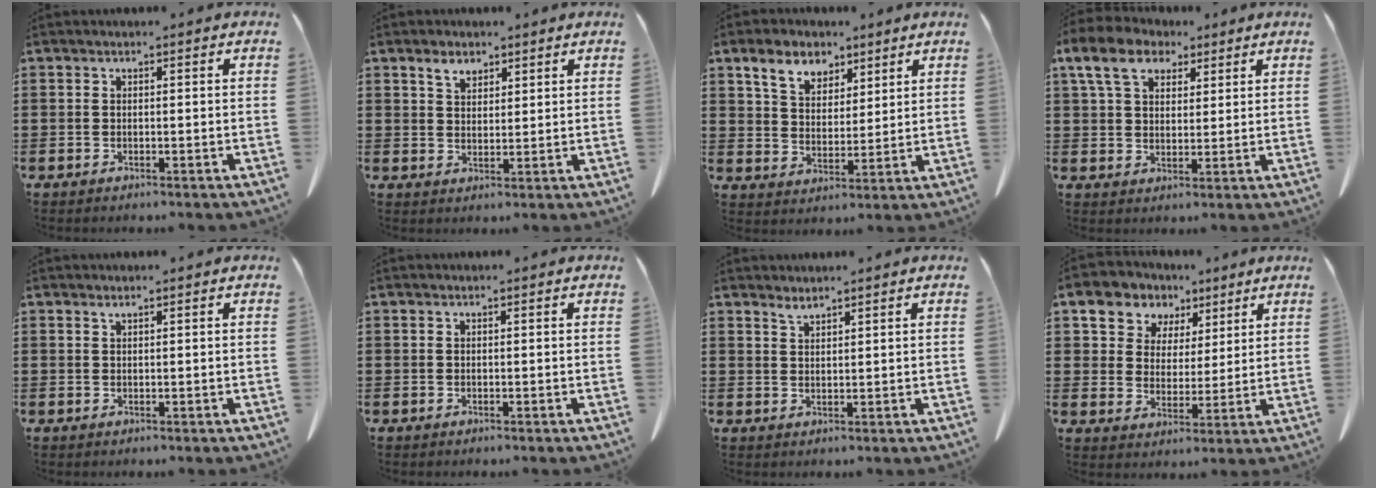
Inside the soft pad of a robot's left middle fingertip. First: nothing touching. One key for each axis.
{"total": 3.2, "fx": 2.3, "fy": 1.8, "fz": 1.5, "tx": -0.028, "ty": 0.003, "tz": 0.040}
{"total": 6.9, "fx": 4.9, "fy": 4.1, "fz": 2.6, "tx": -0.068, "ty": 0.001, "tz": 0.089}
{"total": 7.9, "fx": 4.9, "fy": 4.6, "fz": 4.1, "tx": -0.102, "ty": 0.007, "tz": 0.091}
{"total": 0.7, "fx": 0.5, "fy": 0.0, "fz": 0.5, "tx": -0.013, "ty": -0.004, "tz": 0.012}
{"total": 0.0}
{"total": 1.6, "fx": 1.6, "fy": 0.0, "fz": 0.4, "tx": -0.012, "ty": -0.004, "tz": 0.031}
{"total": 6.7, "fx": 4.4, "fy": 5.1, "fz": 0.3, "tx": -0.050, "ty": -0.017, "tz": 0.076}